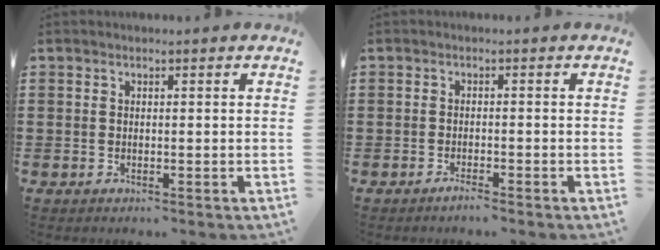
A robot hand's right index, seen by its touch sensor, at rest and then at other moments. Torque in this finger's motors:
{"motor_torque": [-0.81, 0.70, -1.05, -0.21]}